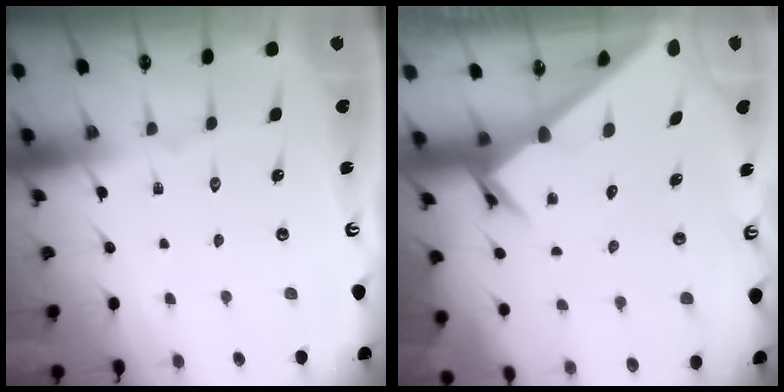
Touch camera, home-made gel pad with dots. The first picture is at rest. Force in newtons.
{"total": 3.4, "press": 3.3, "slide": 0.3}